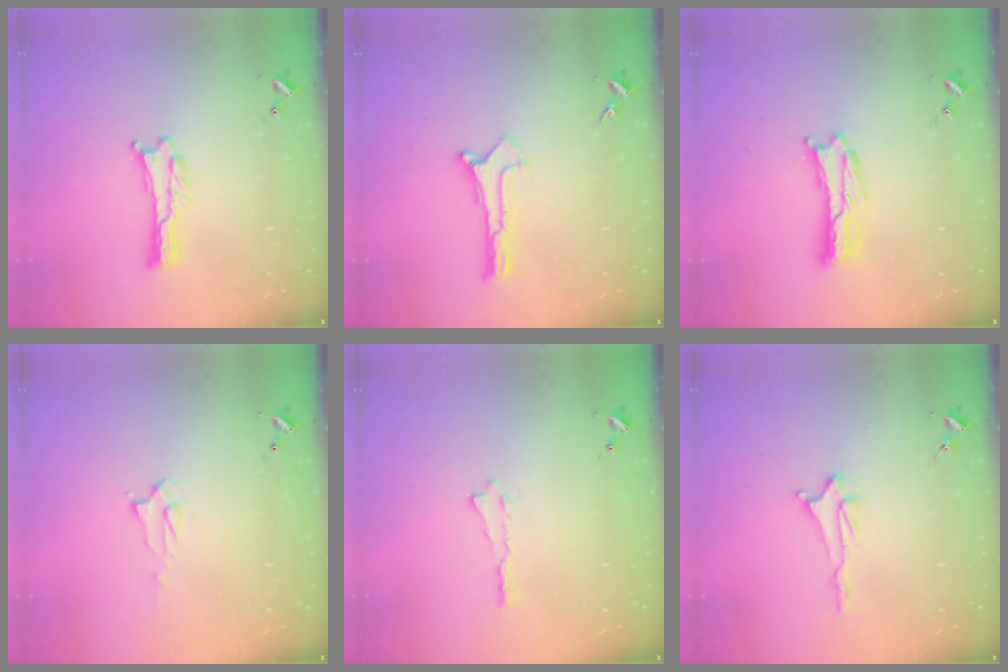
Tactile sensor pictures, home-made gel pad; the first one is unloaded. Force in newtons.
{"total": 0.0}
{"total": 1.0, "press": 1.0, "slide": 0.2}
{"total": 2.2, "press": 2.2, "slide": 0.2}
{"total": 0.0}
{"total": 2.0, "press": 2.0, "slide": 0.4}